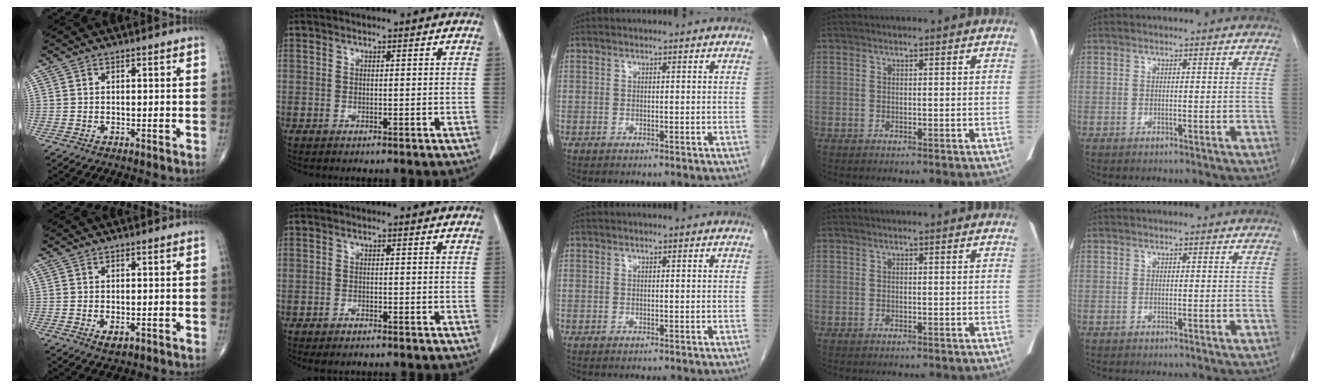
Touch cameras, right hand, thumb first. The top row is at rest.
{"thumb": {"total": 2.3, "force": [-0.9, 1.2, 1.8], "torque": [-0.028, 0.002, -0.010]}, "index": {"total": 2.0, "force": [-1.7, 0.6, 1.0], "torque": [-0.016, -0.002, -0.021]}}